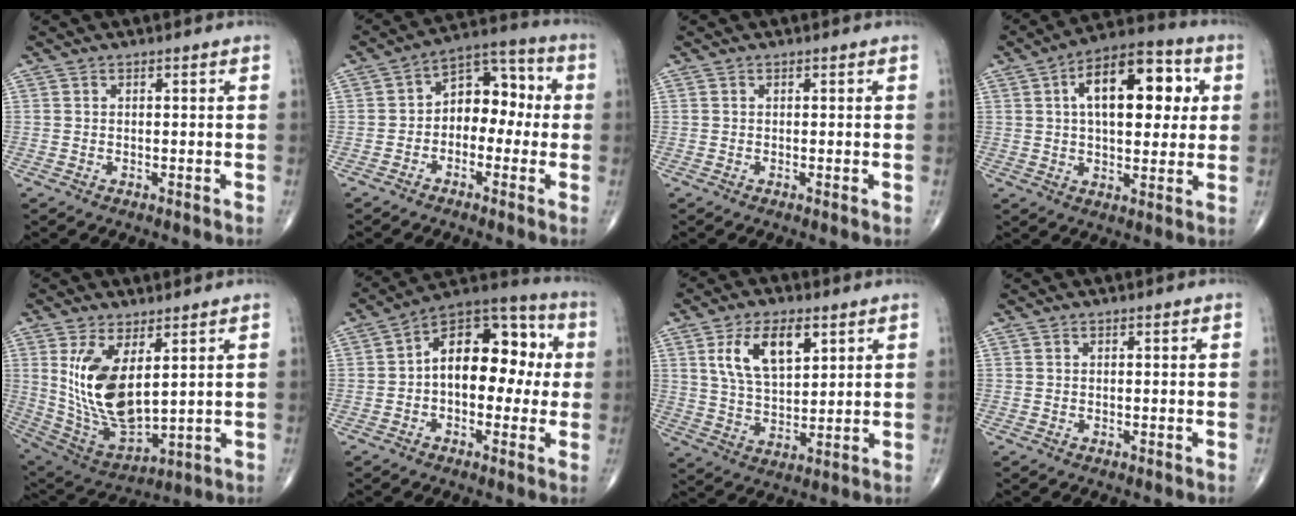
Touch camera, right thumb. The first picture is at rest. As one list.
[{"total": 9.9, "force": [-0.6, 6.9, 7.1], "torque": [-0.061, 0.046, -0.028]}, {"total": 0.7, "force": [-0.1, 0.0, 0.7], "torque": [-0.016, -0.004, -0.002]}, {"total": 17.3, "force": [4.2, 8.8, 14.3], "torque": [-0.179, 0.016, 0.056]}, {"total": 14.8, "force": [3.7, 7.0, 12.4], "torque": [-0.229, -0.025, 0.096]}, {"total": 15.8, "force": [0.7, 9.7, 12.5], "torque": [-0.140, 0.048, -0.005]}, {"total": 11.5, "force": [4.8, 5.7, 8.7], "torque": [-0.145, -0.016, 0.094]}, {"total": 0.0}]